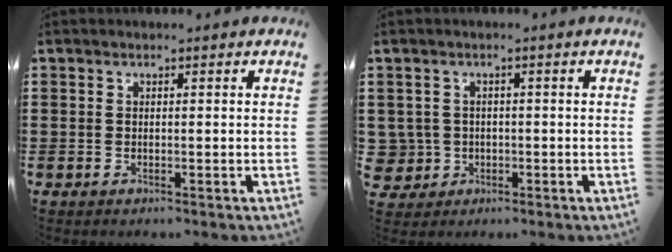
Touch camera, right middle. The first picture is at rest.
{"total": 0.6, "force": [-0.1, 0.6, 0.1], "torque": [-0.003, 0.005, -0.002]}